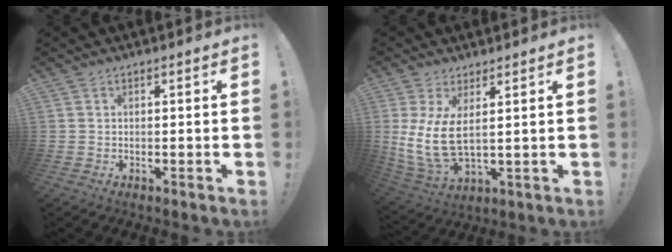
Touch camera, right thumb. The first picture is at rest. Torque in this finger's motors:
{"motor_torque": [0.24, 0.24, 0.12, 0.12, 0.08]}